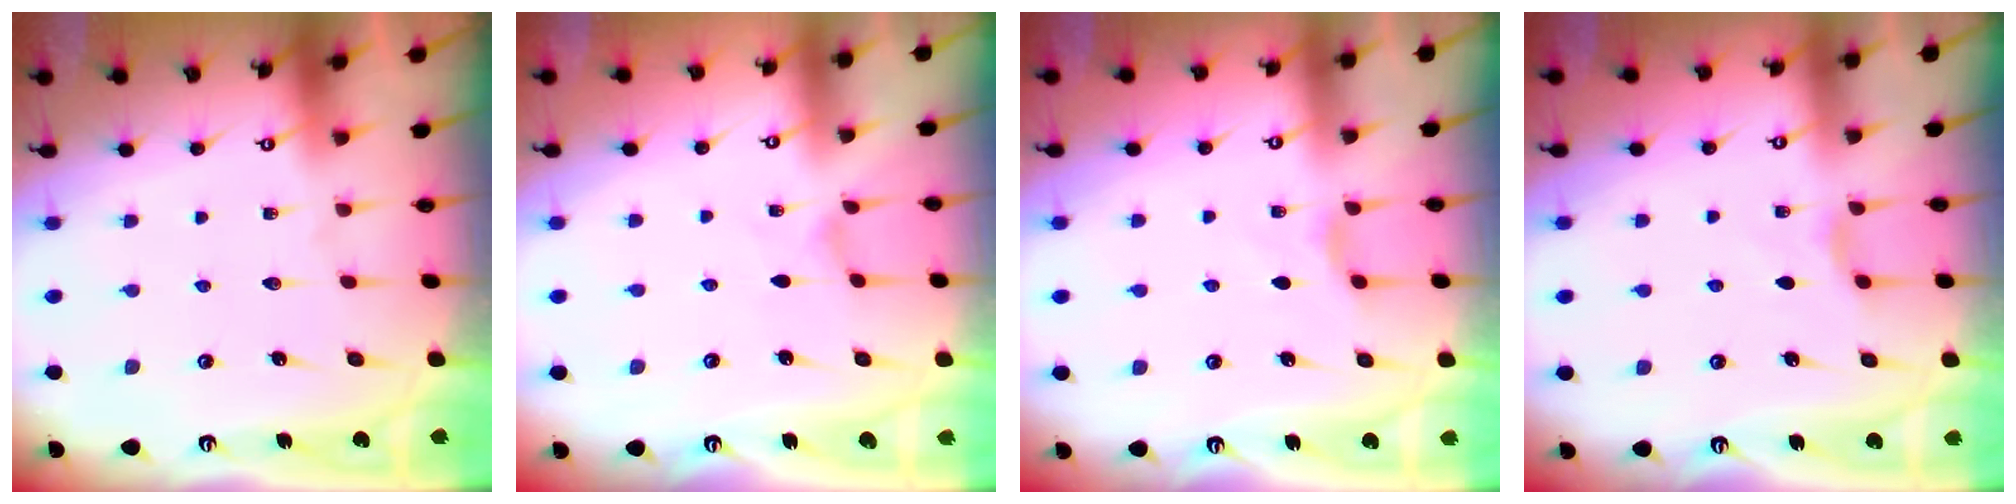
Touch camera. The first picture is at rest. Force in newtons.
{"total": 0.0}
{"total": 3.0, "press": 2.9, "slide": 0.5}
{"total": 3.0, "press": 2.9, "slide": 0.5}